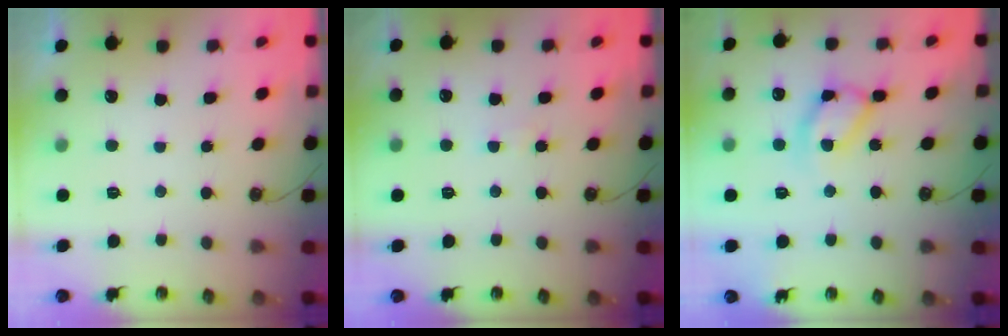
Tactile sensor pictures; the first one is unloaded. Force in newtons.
{"total": 1.5, "press": 1.5, "slide": 0.3}
{"total": 12.9, "press": 12.8, "slide": 1.4}